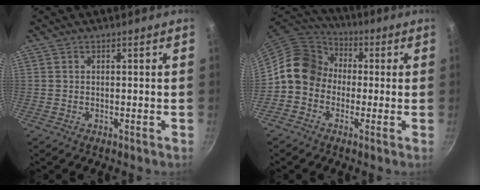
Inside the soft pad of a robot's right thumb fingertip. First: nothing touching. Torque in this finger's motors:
{"motor_torque": [1.31, 2.14, 0.71, -1.01, 0.05]}